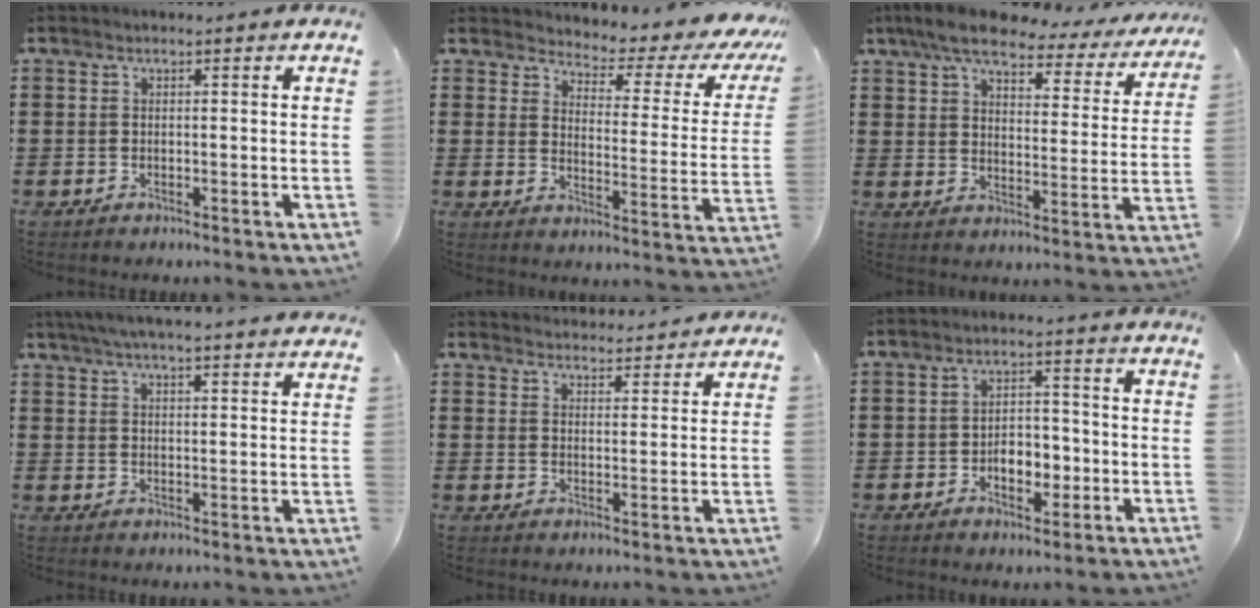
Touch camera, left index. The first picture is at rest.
{"total": 3.4, "force": [2.9, 1.0, 1.5], "torque": [-0.033, -0.033, 0.038]}
{"total": 7.7, "force": [6.4, 1.8, 3.9], "torque": [-0.096, -0.030, 0.108]}
{"total": 5.0, "force": [4.8, -0.2, 1.6], "torque": [-0.047, -0.020, 0.085]}
{"total": 3.4, "force": [3.4, 0.2, -0.1], "torque": [-0.008, -0.017, 0.062]}
{"total": 4.8, "force": [-1.5, 3.0, 3.4], "torque": [-0.050, 0.001, -0.033]}